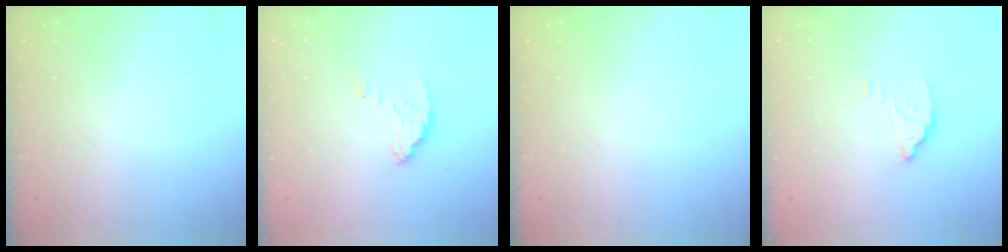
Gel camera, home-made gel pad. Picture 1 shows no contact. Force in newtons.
{"total": 3.1, "press": 3.1, "slide": 0.1}
{"total": 0.0}
{"total": 2.6, "press": 2.6, "slide": 0.2}